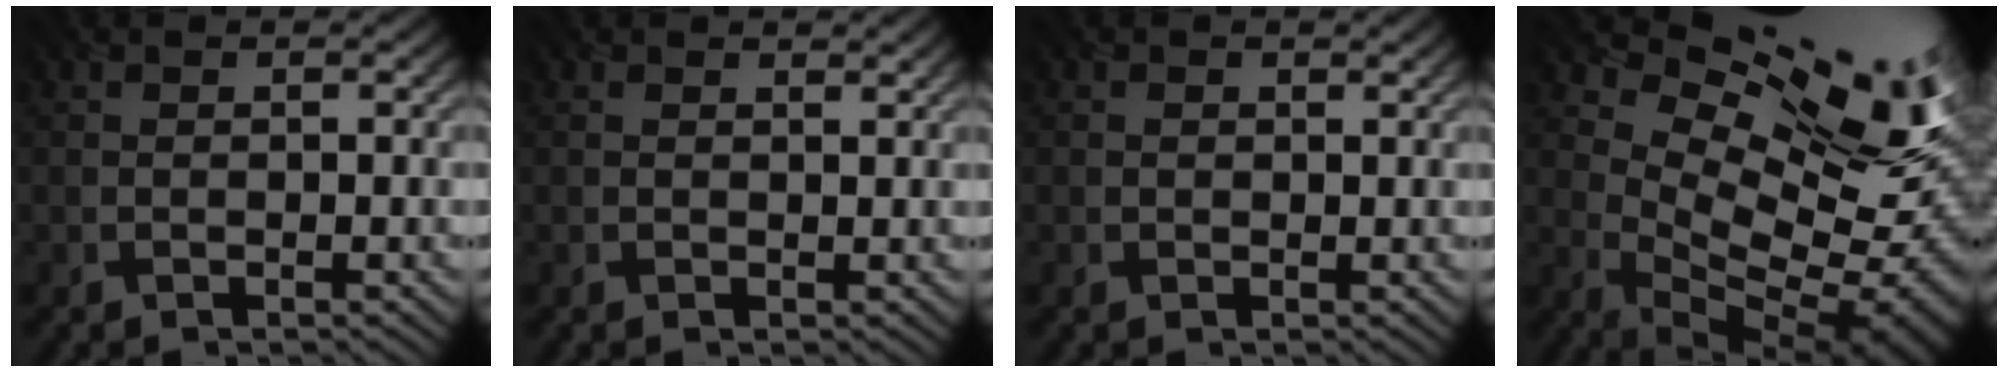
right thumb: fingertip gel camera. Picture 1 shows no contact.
{"total": 1.2, "force": [1.0, 0.4, 0.5], "torque": [-0.016, -0.004, 0.015]}
{"total": 0.6, "force": [0.3, 0.5, 0.2], "torque": [-0.005, -0.003, 0.005]}
{"total": 17.3, "force": [6.4, 9.2, 13.3], "torque": [-0.187, 0.014, 0.118]}